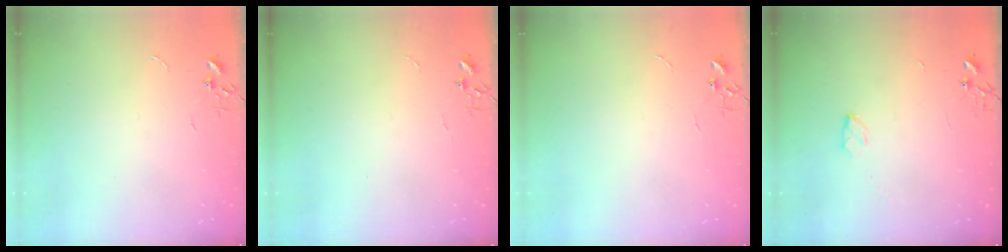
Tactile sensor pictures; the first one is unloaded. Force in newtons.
{"total": 0.0}
{"total": 0.0}
{"total": 3.8, "press": 3.8, "slide": 0.6}